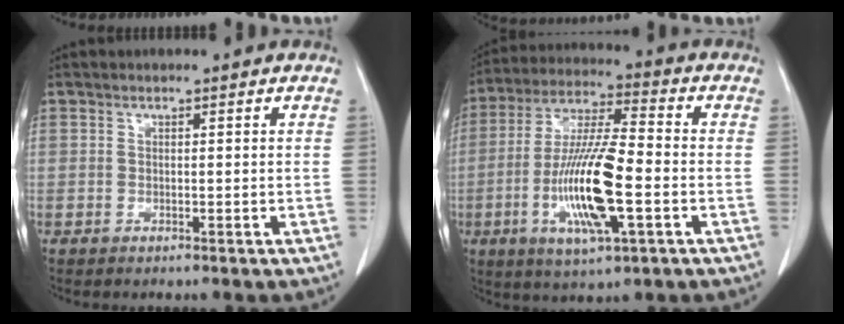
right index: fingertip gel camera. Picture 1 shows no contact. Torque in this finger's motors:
{"motor_torque": [2.09, -0.04, 0.41, 0.21]}